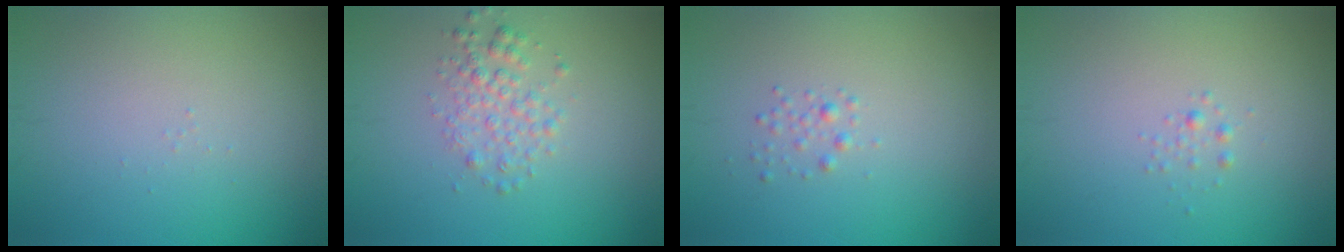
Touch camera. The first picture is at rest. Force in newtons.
{"total": 2.4, "press": 2.4, "slide": 0.1}
{"total": 0.9, "press": 0.9, "slide": 0.0}
{"total": 0.6, "press": 0.6, "slide": 0.0}